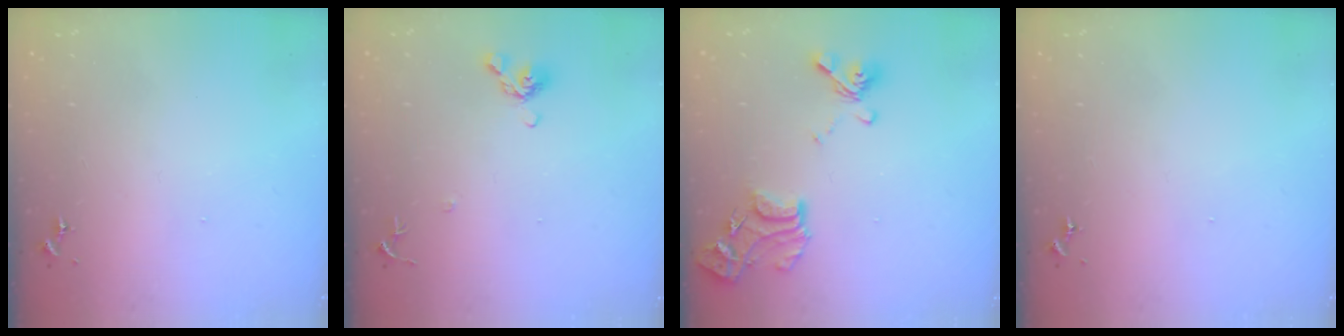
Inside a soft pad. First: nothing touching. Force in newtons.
{"total": 8.7, "press": 8.5, "slide": 1.8}
{"total": 16.4, "press": 16.4, "slide": 1.4}
{"total": 0.0}